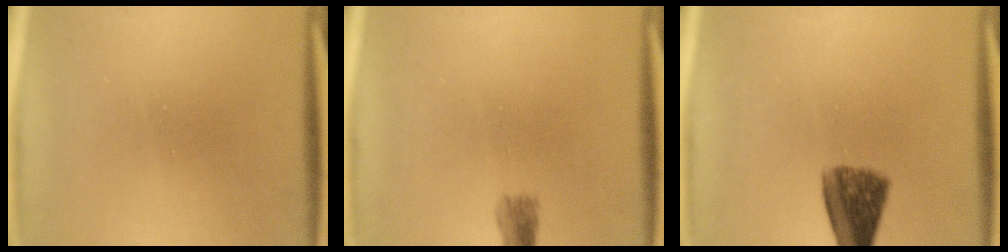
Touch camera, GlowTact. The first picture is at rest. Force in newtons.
{"total": 1.8}
{"total": 7.3}